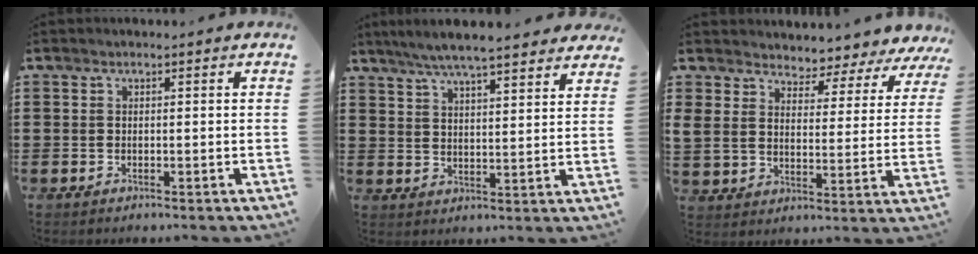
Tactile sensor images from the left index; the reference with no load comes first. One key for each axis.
{"total": 6.3, "fx": 5.7, "fy": 0.3, "fz": 2.5, "tx": -0.068, "ty": -0.018, "tz": 0.102}
{"total": 3.9, "fx": 3.6, "fy": 1.5, "fz": 0.4, "tx": -0.035, "ty": -0.022, "tz": 0.058}